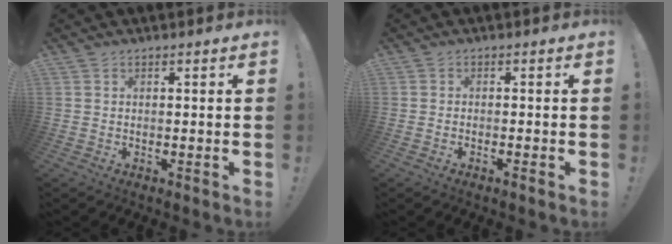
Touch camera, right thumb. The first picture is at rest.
{"total": 1.4, "force": [-1.0, 0.1, 1.0], "torque": [-0.022, 0.002, -0.017]}